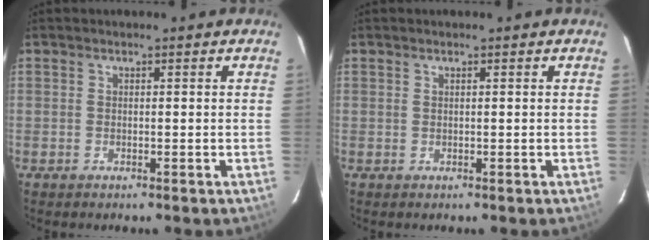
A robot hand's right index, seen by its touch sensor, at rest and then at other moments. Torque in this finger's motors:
{"motor_torque": [-0.33, -0.12, 0.03, 0.01]}